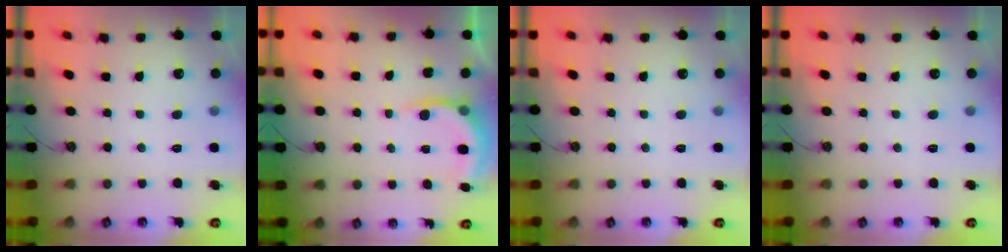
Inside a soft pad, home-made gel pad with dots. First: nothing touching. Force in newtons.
{"total": 5.5, "press": 5.5, "slide": 0.2}
{"total": 0.0}
{"total": 0.0}